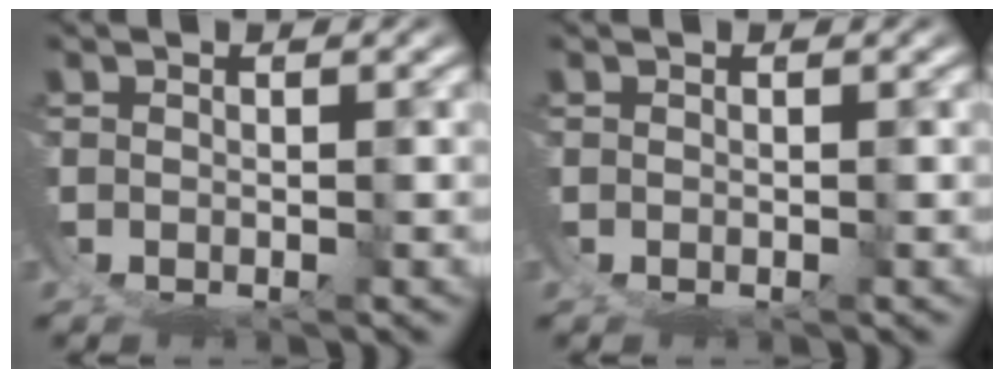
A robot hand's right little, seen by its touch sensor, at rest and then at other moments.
{"total": 0.0}